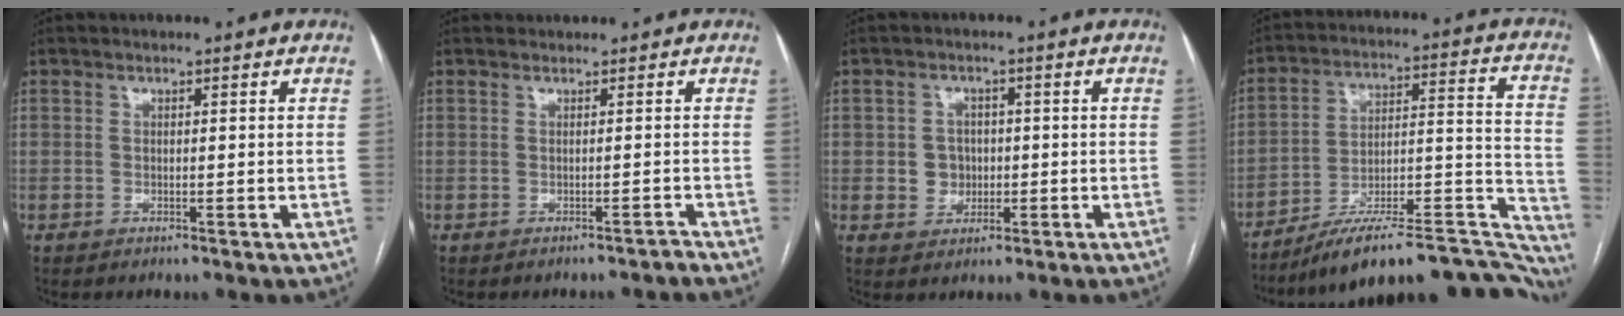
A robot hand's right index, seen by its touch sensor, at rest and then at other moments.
{"total": 0.6, "force": [-0.5, 0.3, 0.2], "torque": [-0.005, 0.010, -0.004]}
{"total": 3.6, "force": [-0.3, 3.4, 1.0], "torque": [-0.010, 0.009, 0.002]}
{"total": 28.5, "force": [-25.1, 5.1, 12.4], "torque": [-0.091, 0.040, -0.352]}